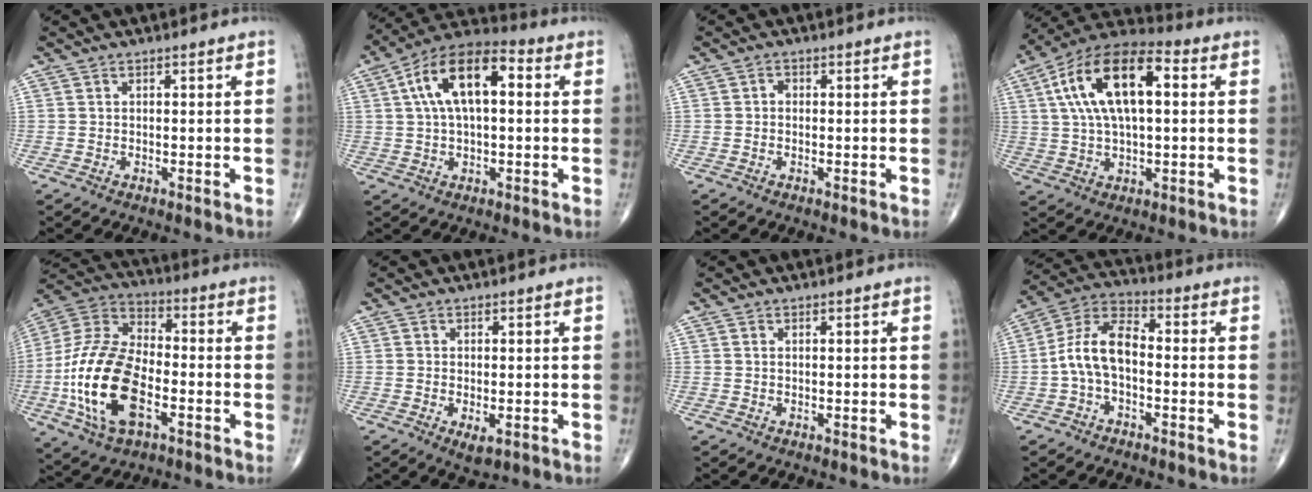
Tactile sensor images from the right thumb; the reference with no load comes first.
{"total": 14.5, "force": [3.0, 7.1, 12.3], "torque": [-0.213, 0.033, 0.042]}
{"total": 1.0, "force": [-0.1, 0.8, 0.6], "torque": [-0.004, 0.003, -0.007]}
{"total": 18.1, "force": [3.9, 8.4, 15.6], "torque": [-0.276, 0.028, 0.059]}
{"total": 20.7, "force": [-5.6, 11.1, 16.6], "torque": [-0.335, 0.021, -0.104]}
{"total": 2.8, "force": [-1.0, 1.3, 2.3], "torque": [-0.037, -0.006, -0.011]}
{"total": 0.0}
{"total": 9.6, "force": [-1.5, 5.3, 7.9], "torque": [-0.150, 0.039, -0.041]}